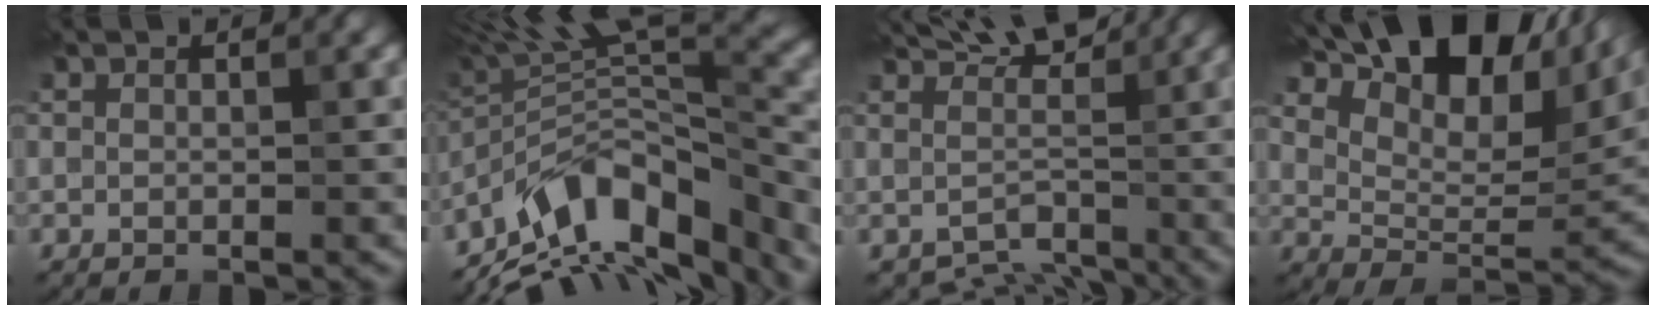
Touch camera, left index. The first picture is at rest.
{"total": 11.6, "force": [-8.0, 3.6, 7.7], "torque": [-0.136, 0.039, -0.141]}
{"total": 4.3, "force": [1.4, 3.0, 2.8], "torque": [-0.030, -0.015, 0.029]}
{"total": 16.7, "force": [10.7, 7.2, 10.6], "torque": [-0.184, 0.040, 0.171]}